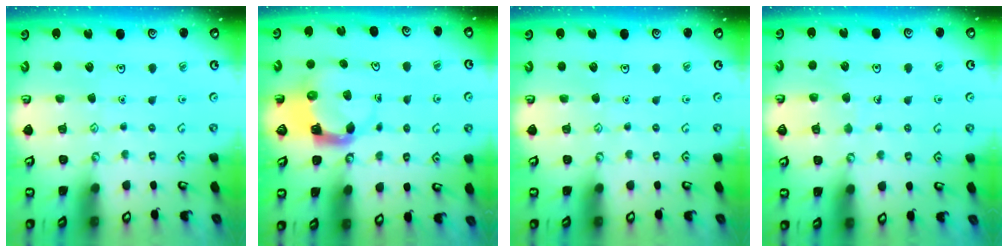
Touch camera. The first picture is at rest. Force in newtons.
{"total": 3.9, "press": 3.8, "slide": 0.6}
{"total": 0.0}
{"total": 5.7, "press": 5.7, "slide": 0.6}